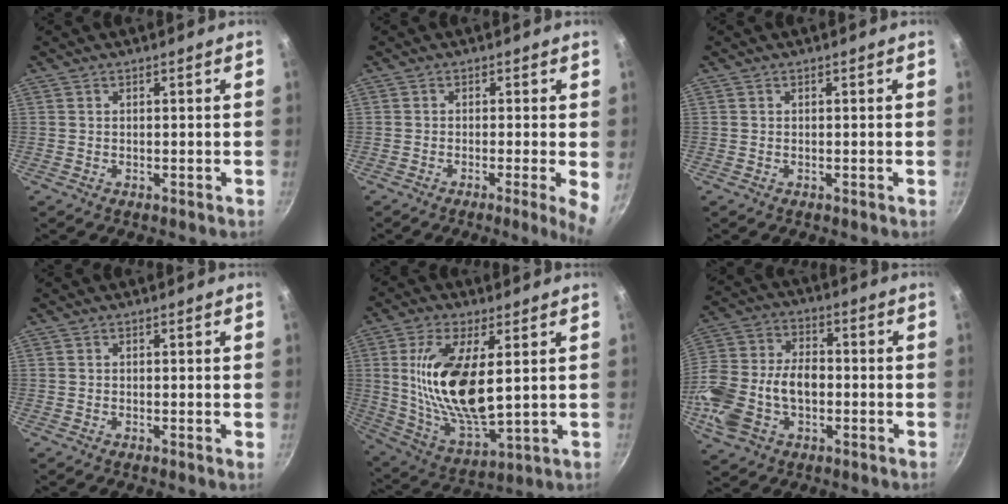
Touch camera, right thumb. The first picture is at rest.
{"total": 4.5, "force": [-1.1, 0.1, 4.4], "torque": [-0.061, -0.004, -0.021]}
{"total": 0.0}
{"total": 0.0}
{"total": 18.5, "force": [3.3, 7.8, 16.4], "torque": [-0.310, -0.022, 0.069]}
{"total": 16.7, "force": [-3.3, 11.0, 12.0], "torque": [-0.232, 0.037, -0.064]}